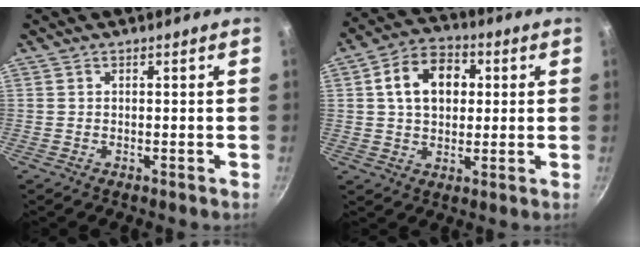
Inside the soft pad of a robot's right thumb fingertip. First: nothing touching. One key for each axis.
{"total": 11.5, "fx": 2.3, "fy": 8.4, "fz": 7.5, "tx": -0.096, "ty": 0.014, "tz": 0.026}